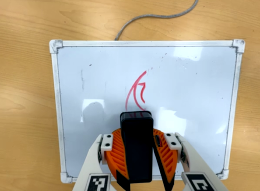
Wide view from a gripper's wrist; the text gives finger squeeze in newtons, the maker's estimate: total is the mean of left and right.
{"total": 12.0, "left": 11.8, "right": 12.1}